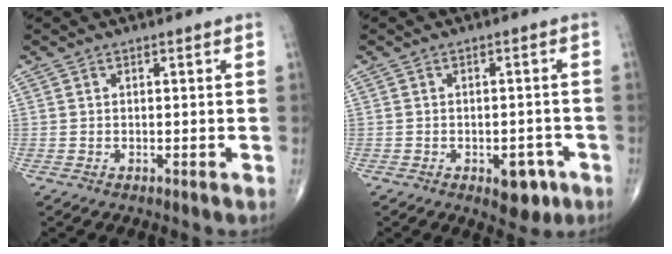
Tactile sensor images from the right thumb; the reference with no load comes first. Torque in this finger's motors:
{"motor_torque": [3.83, 1.18, 0.30, -0.55, 0.01]}